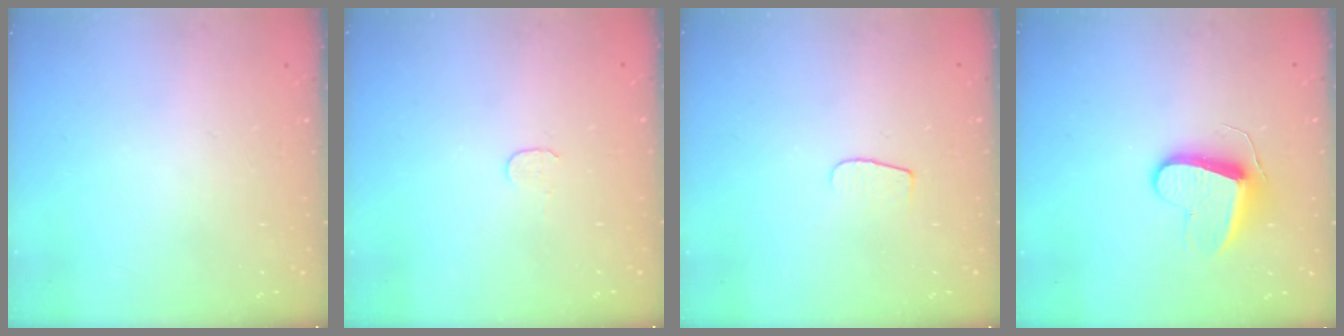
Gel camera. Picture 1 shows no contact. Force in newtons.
{"total": 3.7, "press": 3.7, "slide": 0.3}
{"total": 4.8, "press": 4.8, "slide": 0.6}
{"total": 10.9, "press": 10.9, "slide": 0.7}